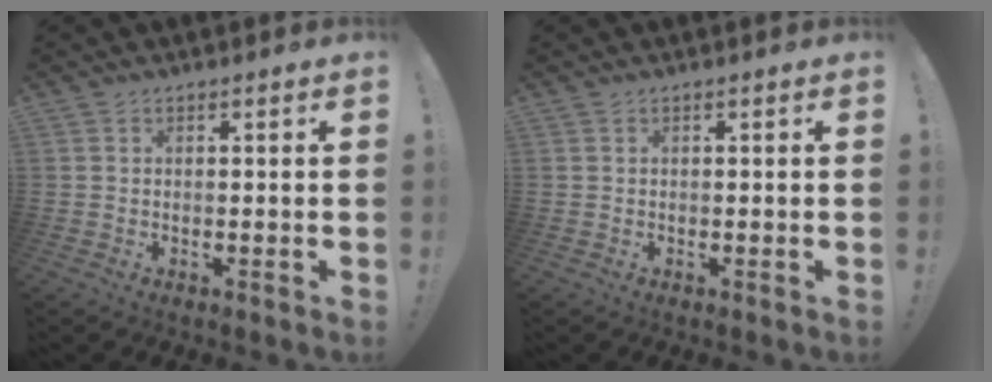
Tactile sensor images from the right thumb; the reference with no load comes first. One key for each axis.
{"total": 0.0}